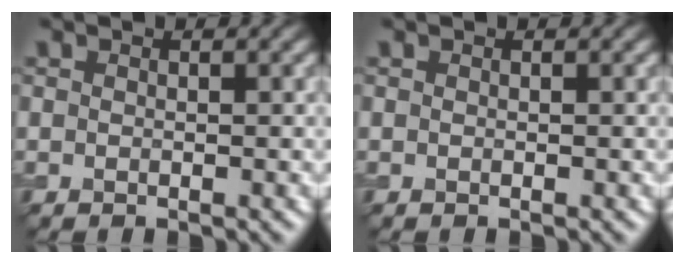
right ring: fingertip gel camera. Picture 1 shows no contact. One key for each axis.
{"total": 0.0}